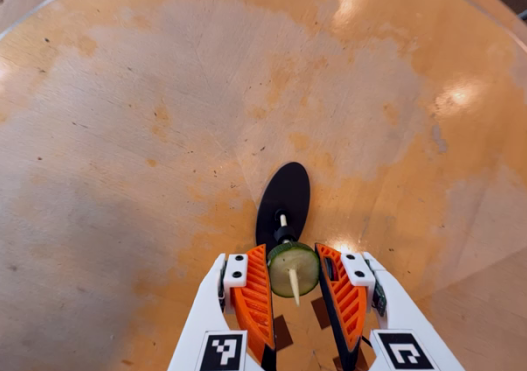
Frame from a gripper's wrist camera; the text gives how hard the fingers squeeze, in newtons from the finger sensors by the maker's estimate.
{"total": 9.4, "left": 9.2, "right": 9.5}